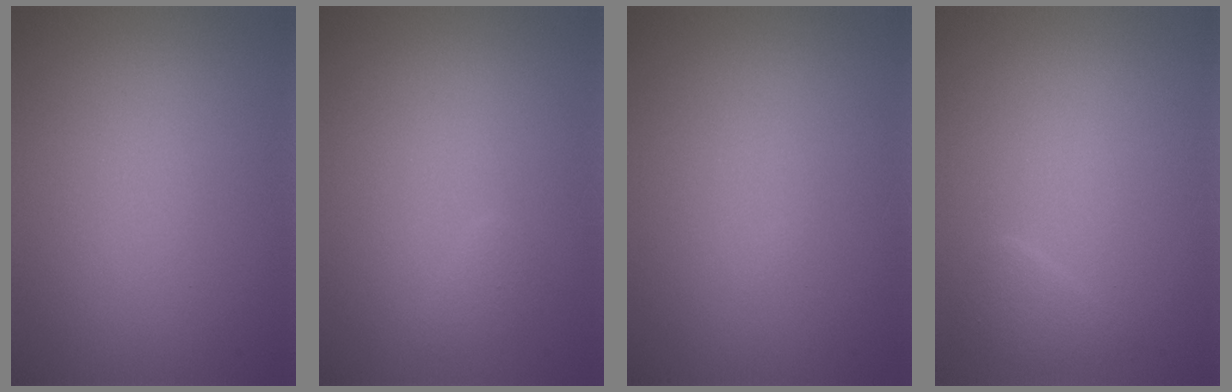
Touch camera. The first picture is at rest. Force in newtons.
{"total": 0.7, "press": 0.7, "slide": 0.1}
{"total": 0.0}
{"total": 1.3, "press": 1.3, "slide": 0.0}